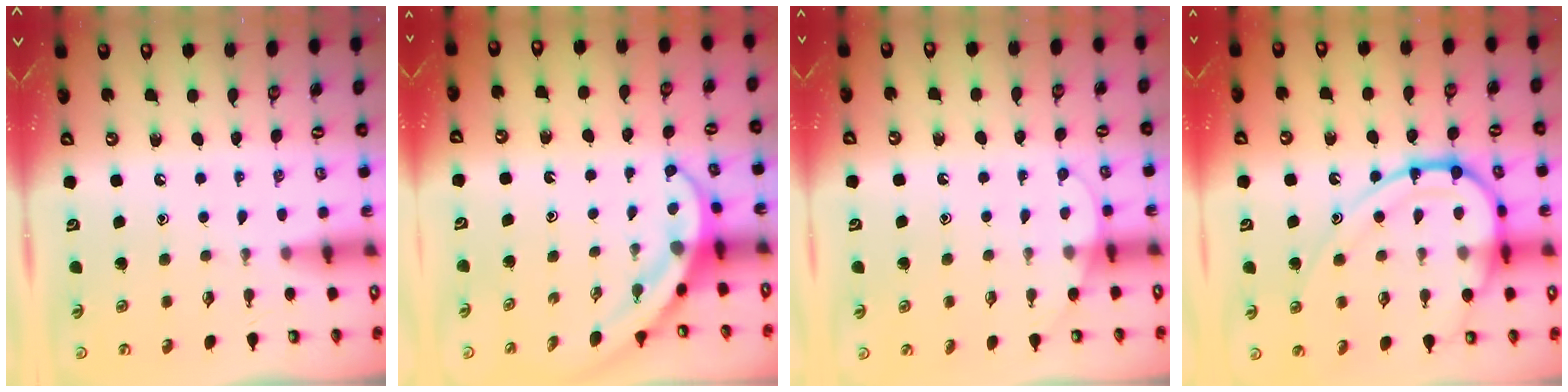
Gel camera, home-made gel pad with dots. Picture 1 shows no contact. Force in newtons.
{"total": 4.0, "press": 4.0, "slide": 0.4}
{"total": 4.1, "press": 4.1, "slide": 0.4}
{"total": 16.5, "press": 16.4, "slide": 2.0}